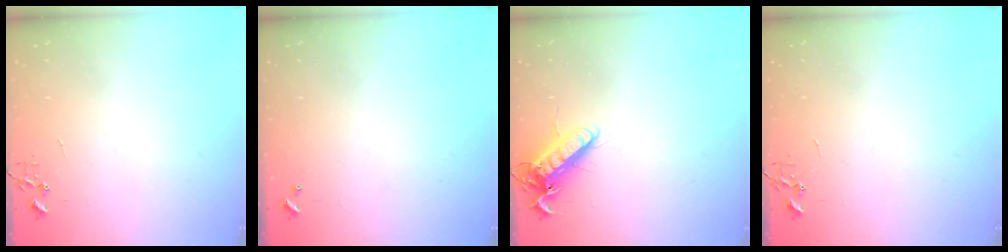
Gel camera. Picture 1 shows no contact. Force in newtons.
{"total": 0.0}
{"total": 13.3, "press": 13.2, "slide": 1.8}
{"total": 0.0}